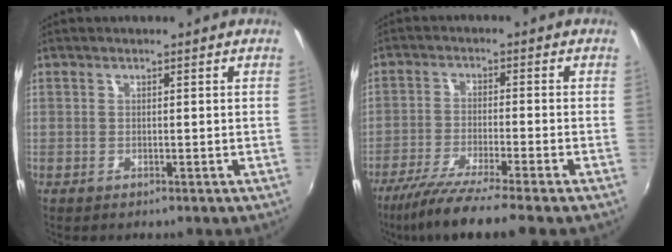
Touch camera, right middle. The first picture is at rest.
{"total": 10.4, "force": [-8.4, -0.9, 6.0], "torque": [-0.132, -0.036, -0.146]}